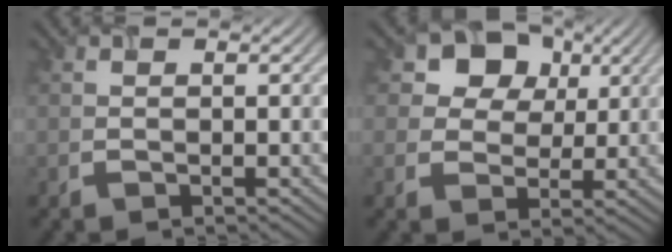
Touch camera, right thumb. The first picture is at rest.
{"total": 10.0, "force": [4.5, 7.9, 4.2], "torque": [-0.102, 0.006, 0.078]}